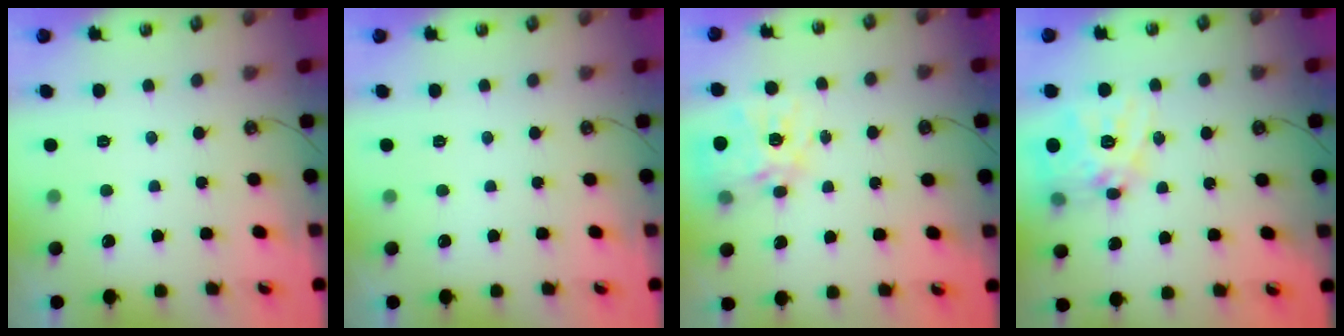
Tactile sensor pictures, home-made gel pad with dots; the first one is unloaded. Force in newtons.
{"total": 0.0}
{"total": 14.5, "press": 14.4, "slide": 1.2}
{"total": 16.8, "press": 16.8, "slide": 1.4}